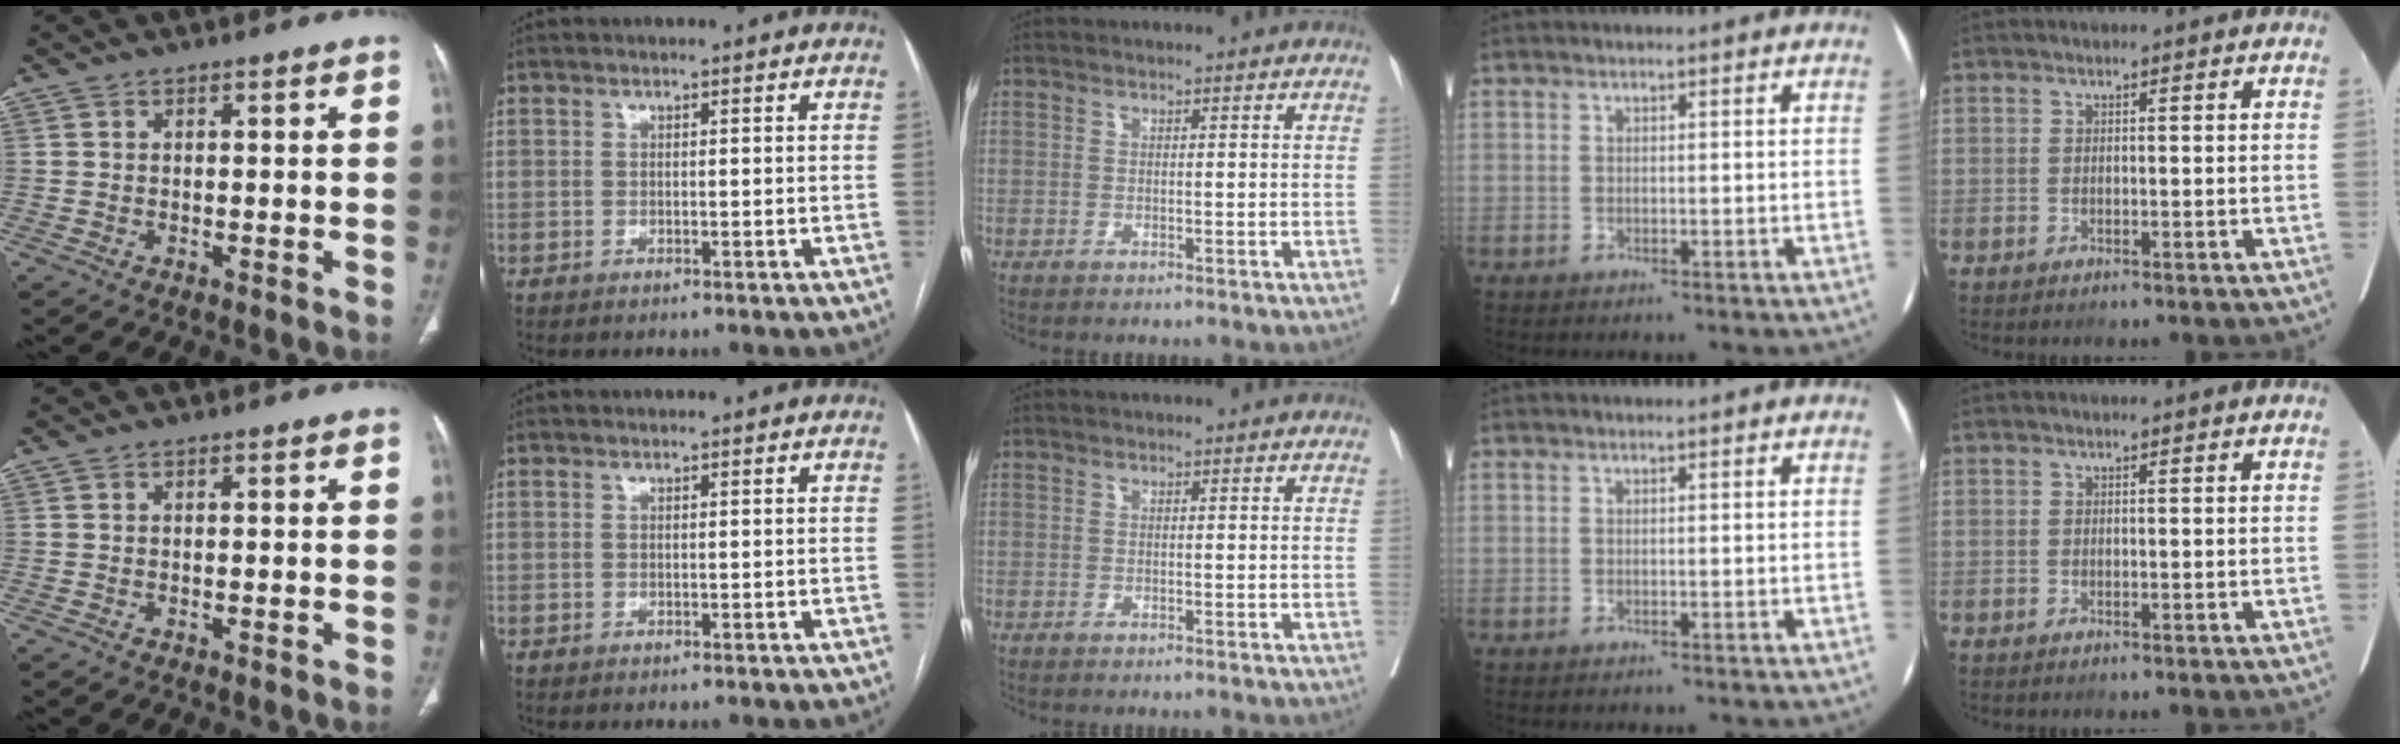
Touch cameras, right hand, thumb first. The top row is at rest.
{}